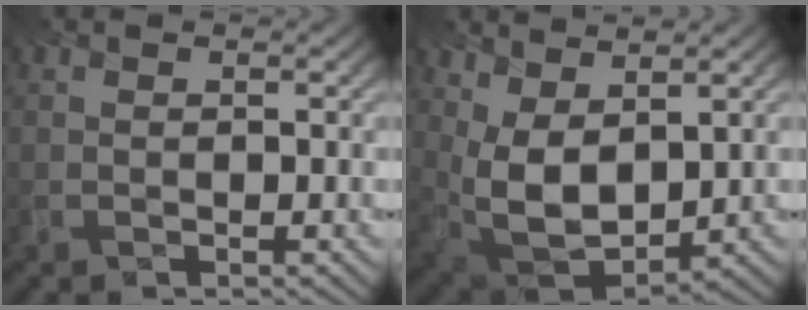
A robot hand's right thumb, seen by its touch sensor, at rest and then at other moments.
{"total": 10.8, "force": [2.1, 6.1, 8.7], "torque": [-0.225, -0.003, 0.068]}